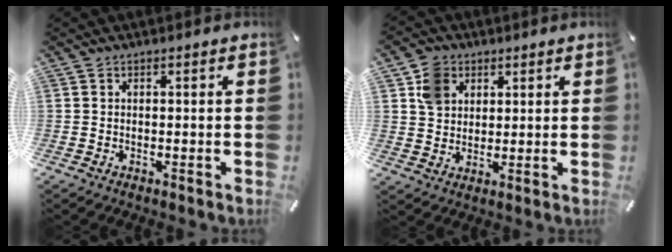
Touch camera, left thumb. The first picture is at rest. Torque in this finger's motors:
{"motor_torque": [0.69, -1.20, 0.10, 0.06, -0.05]}